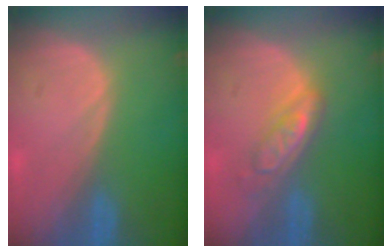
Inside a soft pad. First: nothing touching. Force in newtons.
{"total": 5.4, "press": 4.7, "slide": 2.8}